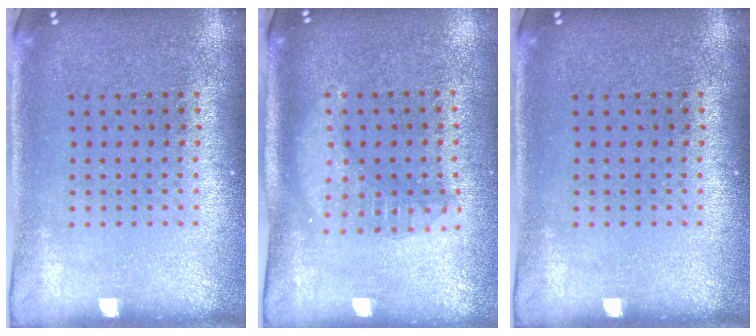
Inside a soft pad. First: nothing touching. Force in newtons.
{"total": 1.7, "press": 1.5, "slide": 0.9}
{"total": 0.0}